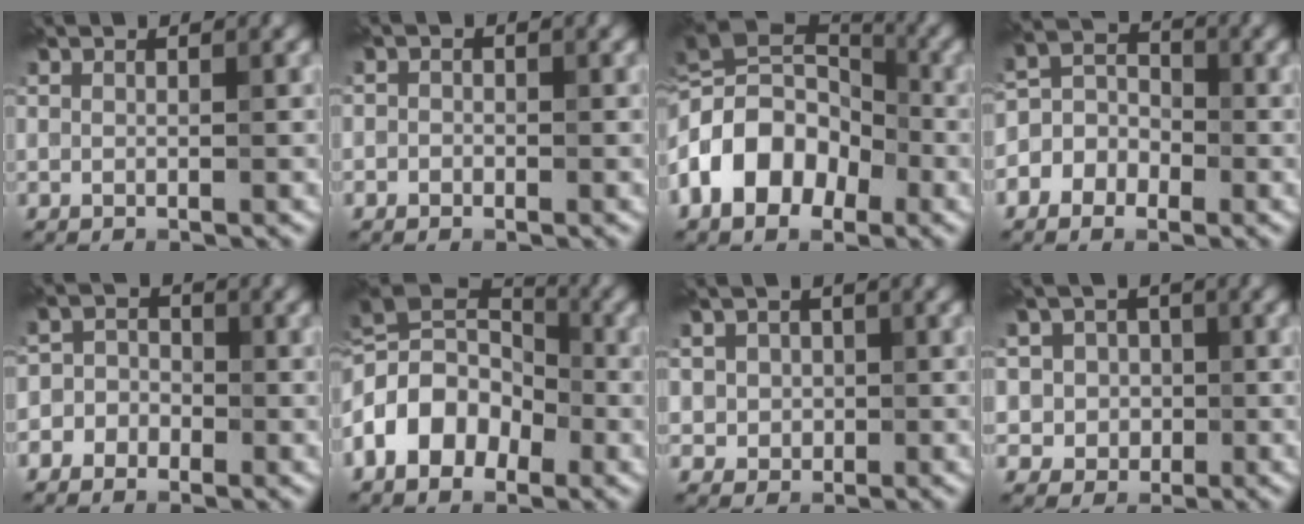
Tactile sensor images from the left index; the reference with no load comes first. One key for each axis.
{"total": 1.0, "fx": -0.4, "fy": 0.9, "fz": 0.1, "tx": 0.014, "ty": -0.002, "tz": -0.015}
{"total": 10.4, "fx": -3.4, "fy": 7.1, "fz": 6.8, "tx": -0.128, "ty": 0.016, "tz": -0.086}
{"total": 4.3, "fx": -1.7, "fy": 3.6, "fz": 1.6, "tx": 0.000, "ty": 0.013, "tz": -0.050}
{"total": 3.2, "fx": -1.5, "fy": 2.8, "fz": 0.6, "tx": 0.020, "ty": 0.008, "tz": -0.042}
{"total": 8.4, "fx": -3.0, "fy": 5.8, "fz": 5.3, "tx": -0.098, "ty": 0.015, "tz": -0.079}
{"total": 2.7, "fx": 0.1, "fy": 2.5, "fz": 1.1, "tx": -0.011, "ty": 0.006, "tz": -0.004}
{"total": 3.7, "fx": 0.0, "fy": 3.6, "fz": 1.1, "tx": -0.003, "ty": 0.013, "tz": -0.014}